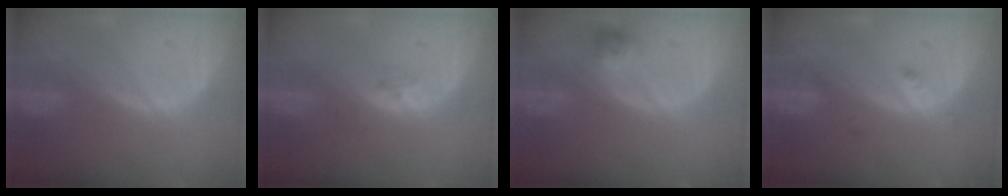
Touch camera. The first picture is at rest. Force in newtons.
{"total": 1.9, "press": 1.4, "slide": 1.2}
{"total": 2.6, "press": 2.4, "slide": 1.0}
{"total": 1.6, "press": 1.5, "slide": 0.1}